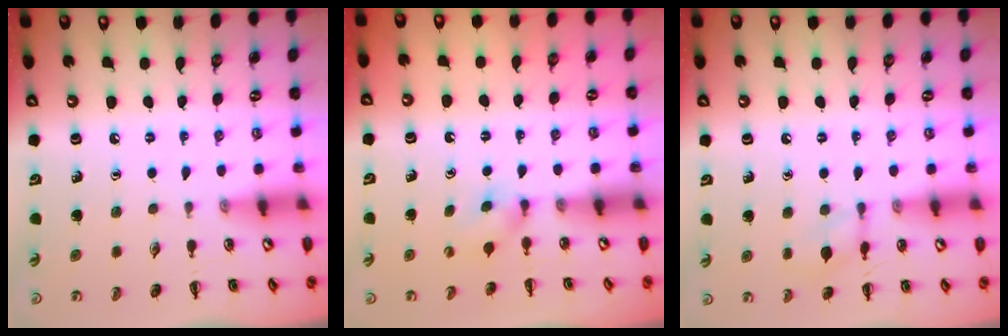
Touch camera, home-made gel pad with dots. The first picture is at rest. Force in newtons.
{"total": 2.5, "press": 2.3, "slide": 1.0}
{"total": 7.3, "press": 7.2, "slide": 1.5}